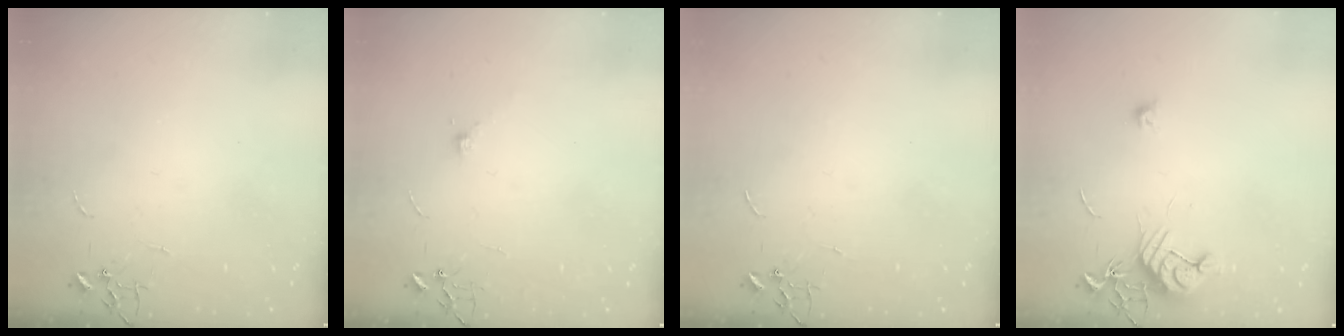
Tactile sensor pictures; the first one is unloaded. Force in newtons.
{"total": 5.6, "press": 5.6, "slide": 0.7}
{"total": 0.0}
{"total": 10.1, "press": 10.1, "slide": 0.7}